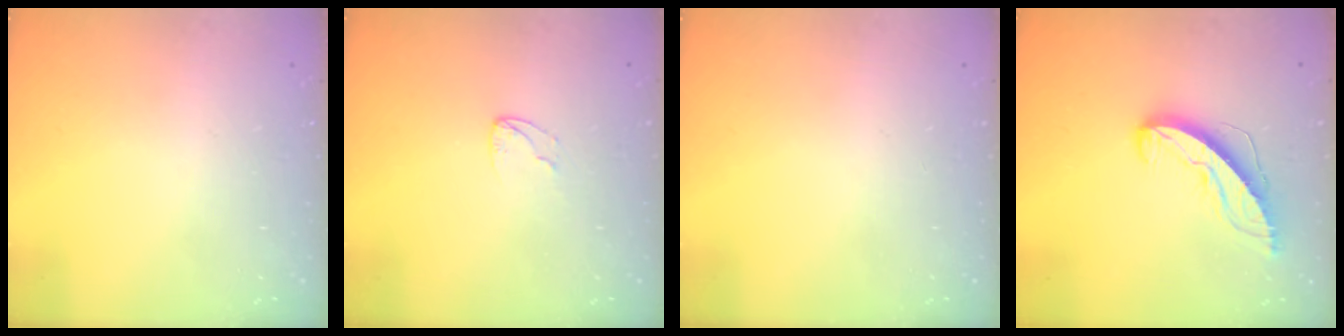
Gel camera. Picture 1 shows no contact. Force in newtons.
{"total": 4.0, "press": 4.0, "slide": 0.4}
{"total": 0.0}
{"total": 9.1, "press": 9.1, "slide": 0.3}